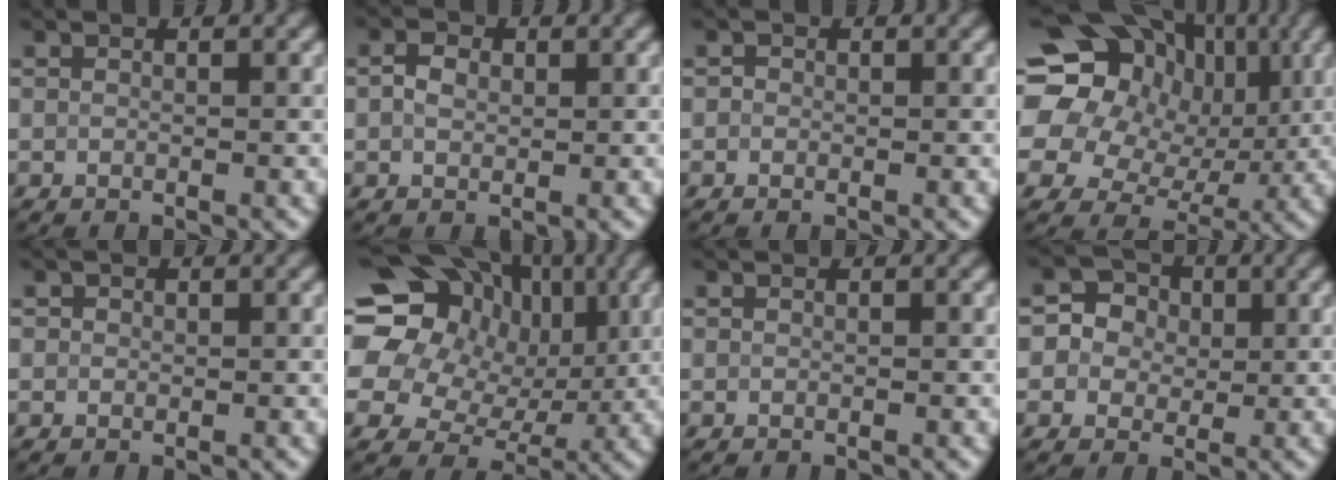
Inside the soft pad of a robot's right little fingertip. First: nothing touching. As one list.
[{"total": 2.1, "force": [0.3, 1.6, 1.4], "torque": [-0.027, 0.004, 0.001]}, {"total": 0.5, "force": [-0.1, 0.5, 0.1], "torque": [0.002, -0.003, -0.004]}, {"total": 20.8, "force": [4.8, 17.9, 9.5], "torque": [-0.200, 0.051, 0.033]}, {"total": 0.6, "force": [0.1, 0.6, 0.1], "torque": [0.003, -0.002, -0.001]}, {"total": 19.0, "force": [5.1, 16.3, 8.3], "torque": [-0.191, 0.049, 0.048]}, {"total": 0.0}, {"total": 4.0, "force": [0.6, 3.7, 1.3], "torque": [-0.009, 0.009, 0.000]}]